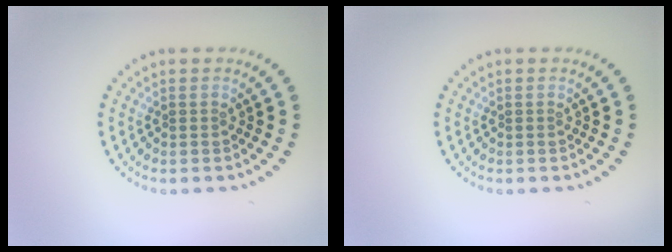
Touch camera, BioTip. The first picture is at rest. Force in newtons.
{"total": 0.0}